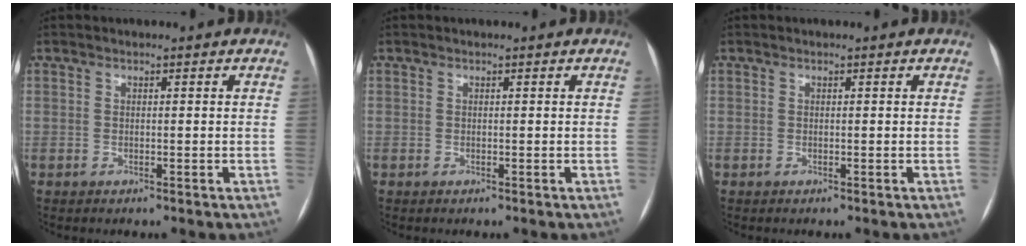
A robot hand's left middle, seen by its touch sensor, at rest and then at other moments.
{"total": 0.0}
{"total": 0.0}